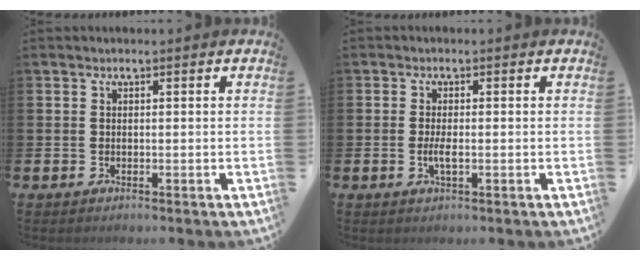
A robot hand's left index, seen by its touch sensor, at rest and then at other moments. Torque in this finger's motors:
{"motor_torque": [0.47, 0.12, 0.06, 0.10]}